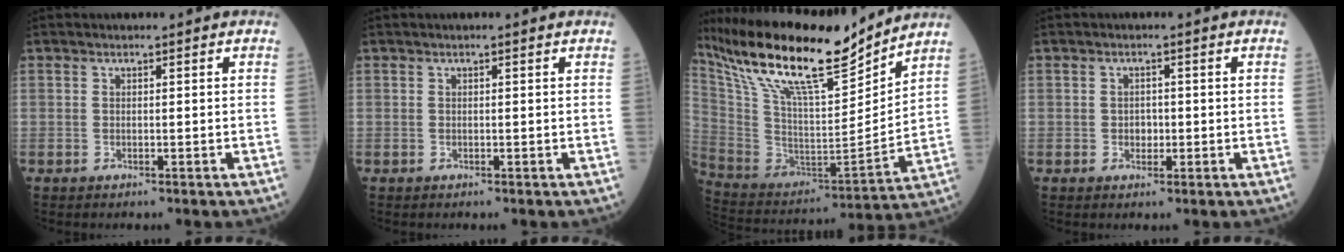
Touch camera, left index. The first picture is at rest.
{"total": 0.0}
{"total": 22.9, "force": [18.1, 3.7, 13.5], "torque": [-0.261, -0.003, 0.326]}
{"total": 1.7, "force": [-0.7, 1.3, 0.9], "torque": [-0.013, -0.002, -0.011]}